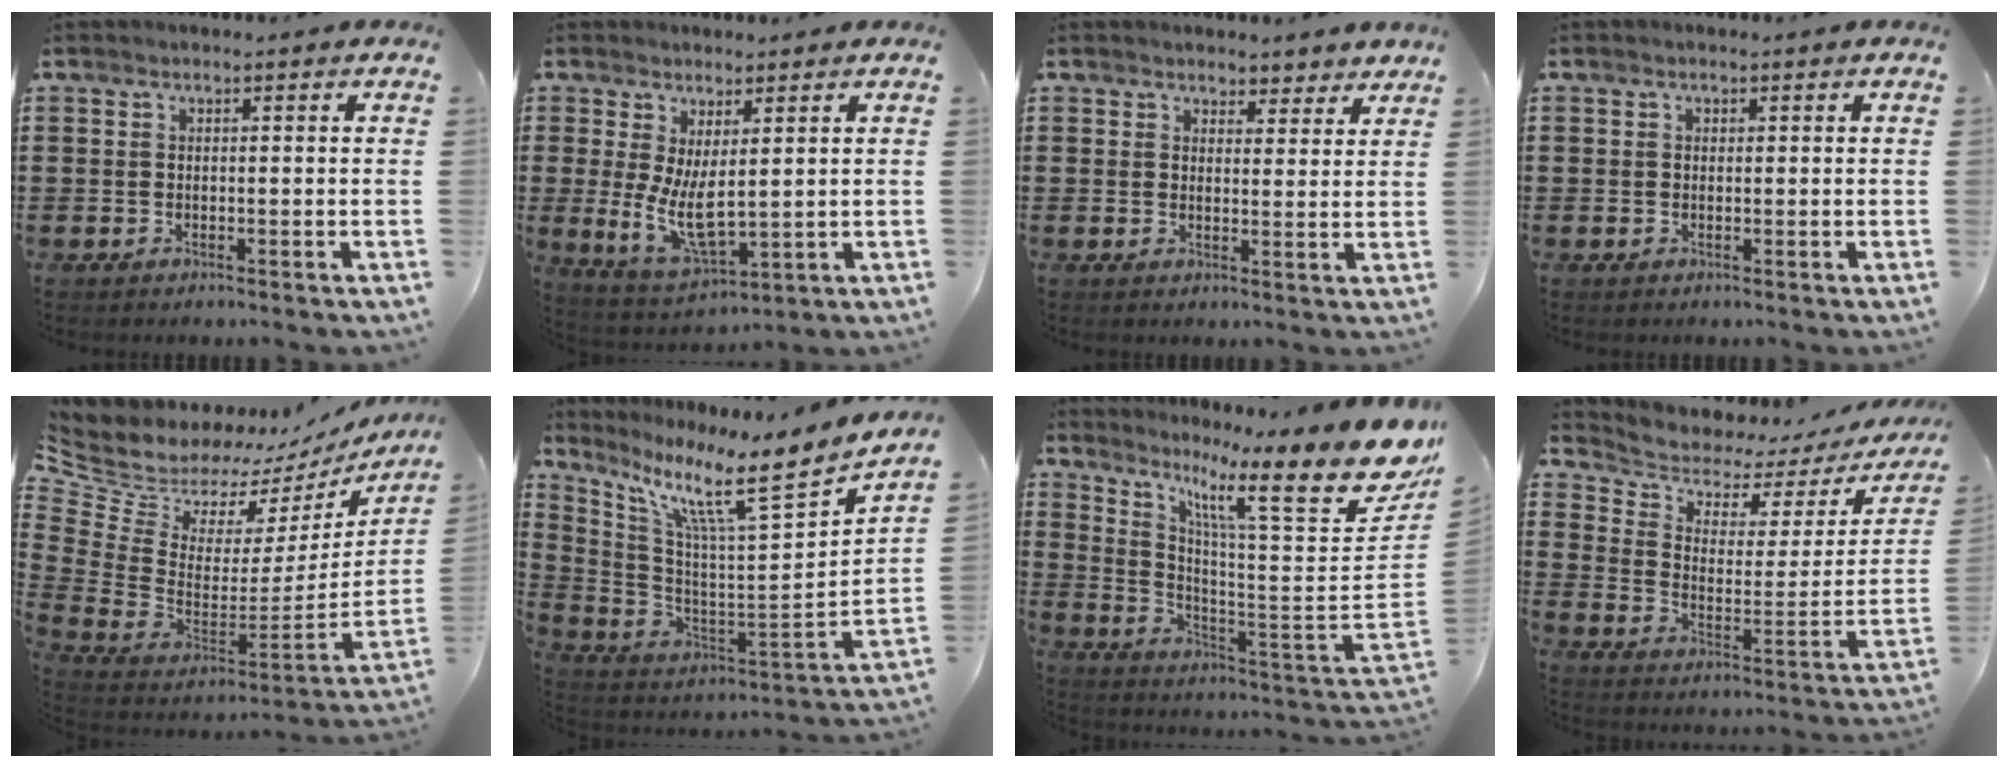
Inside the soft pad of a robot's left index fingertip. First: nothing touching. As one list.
[{"total": 7.6, "force": [1.5, 3.3, 6.7], "torque": [-0.145, -0.016, 0.025]}, {"total": 3.0, "force": [2.8, 1.2, 0.1], "torque": [-0.004, -0.003, 0.049]}, {"total": 0.6, "force": [0.2, 0.6, 0.1], "torque": [-0.003, 0.004, 0.003]}, {"total": 7.0, "force": [5.2, 4.2, 2.0], "torque": [-0.095, -0.055, 0.087]}, {"total": 9.4, "force": [6.8, 0.1, 6.5], "torque": [-0.141, -0.066, 0.095]}, {"total": 15.0, "force": [9.0, 2.4, 11.7], "torque": [-0.210, -0.072, 0.134]}, {"total": 4.1, "force": [3.5, 2.0, 0.9], "torque": [-0.049, -0.025, 0.052]}]